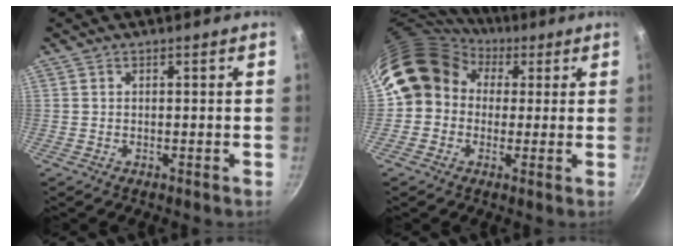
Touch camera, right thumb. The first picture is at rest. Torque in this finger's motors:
{"motor_torque": [0.67, 2.44, 0.87, -0.71, 0.33]}